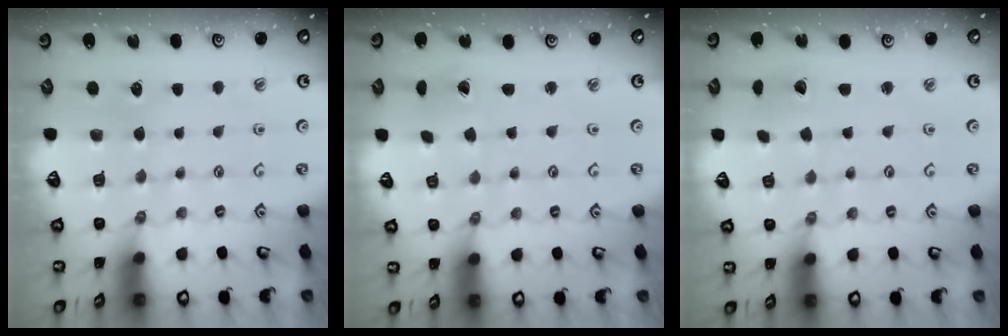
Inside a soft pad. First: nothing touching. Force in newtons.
{"total": 0.0}
{"total": 1.7, "press": 1.7, "slide": 0.2}